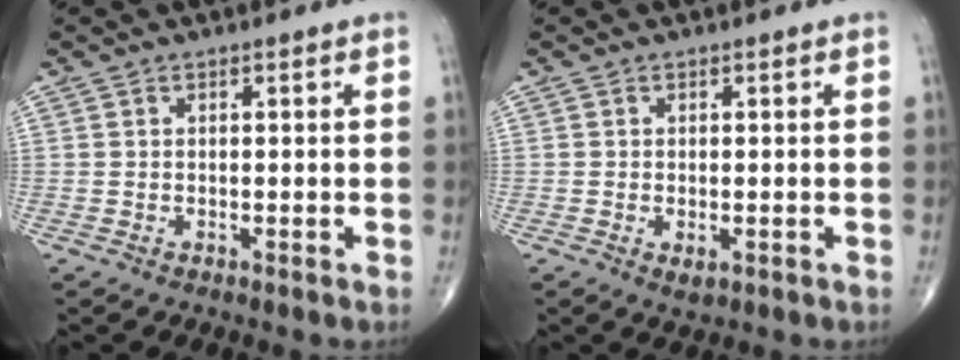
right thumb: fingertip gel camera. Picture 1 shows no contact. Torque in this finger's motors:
{"motor_torque": [-0.35, -0.23, -0.42, -0.14, 0.05]}